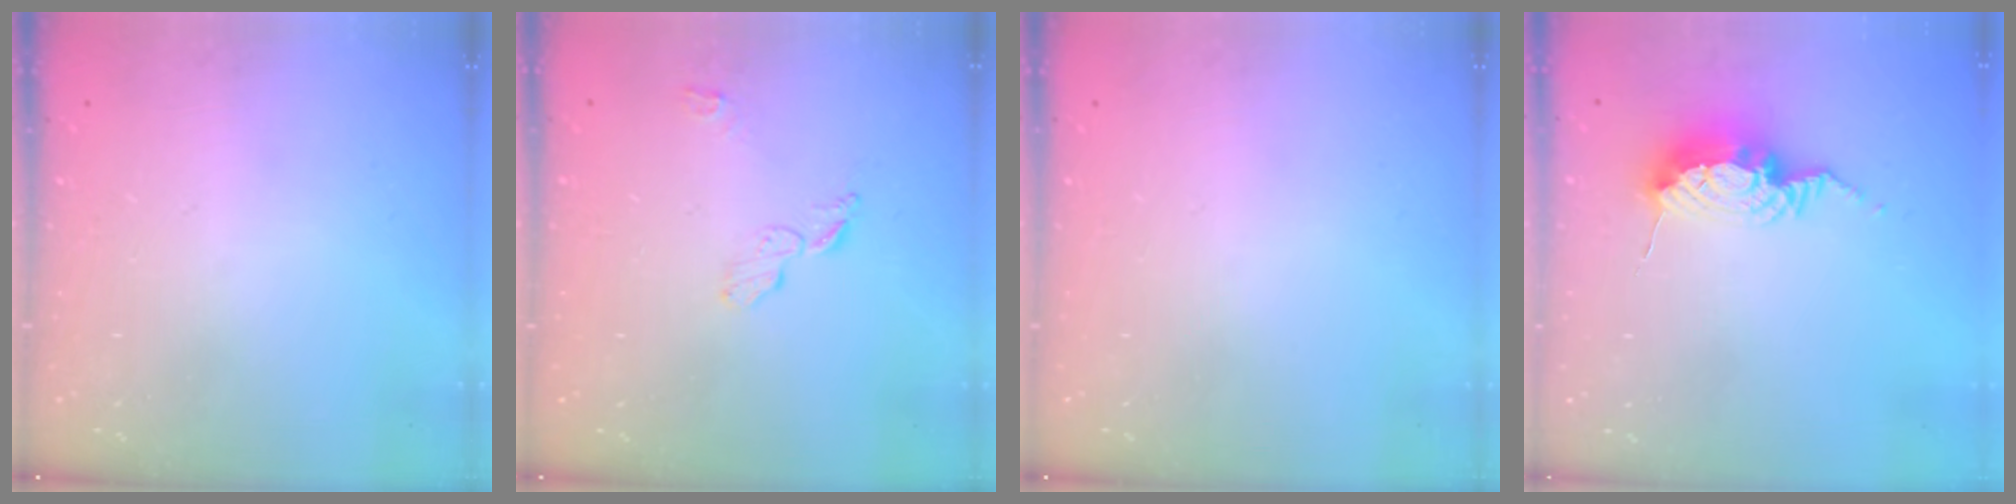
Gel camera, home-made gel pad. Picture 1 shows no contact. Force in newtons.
{"total": 6.0, "press": 5.9, "slide": 0.6}
{"total": 0.0}
{"total": 10.0, "press": 10.0, "slide": 1.1}